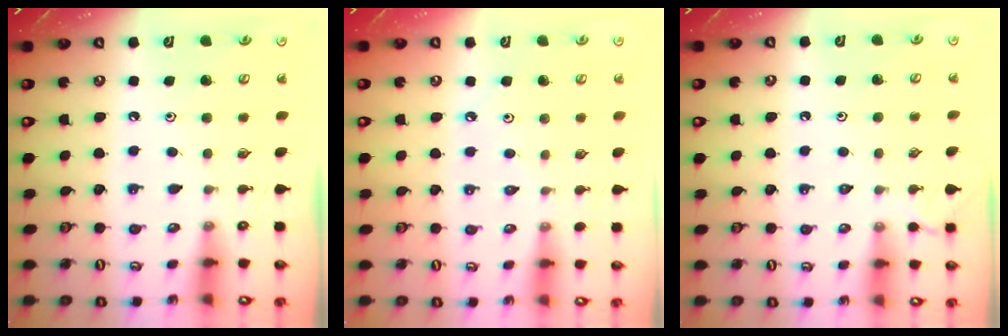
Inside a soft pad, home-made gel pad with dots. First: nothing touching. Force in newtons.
{"total": 1.6, "press": 1.6, "slide": 0.3}
{"total": 1.8, "press": 1.8, "slide": 0.3}